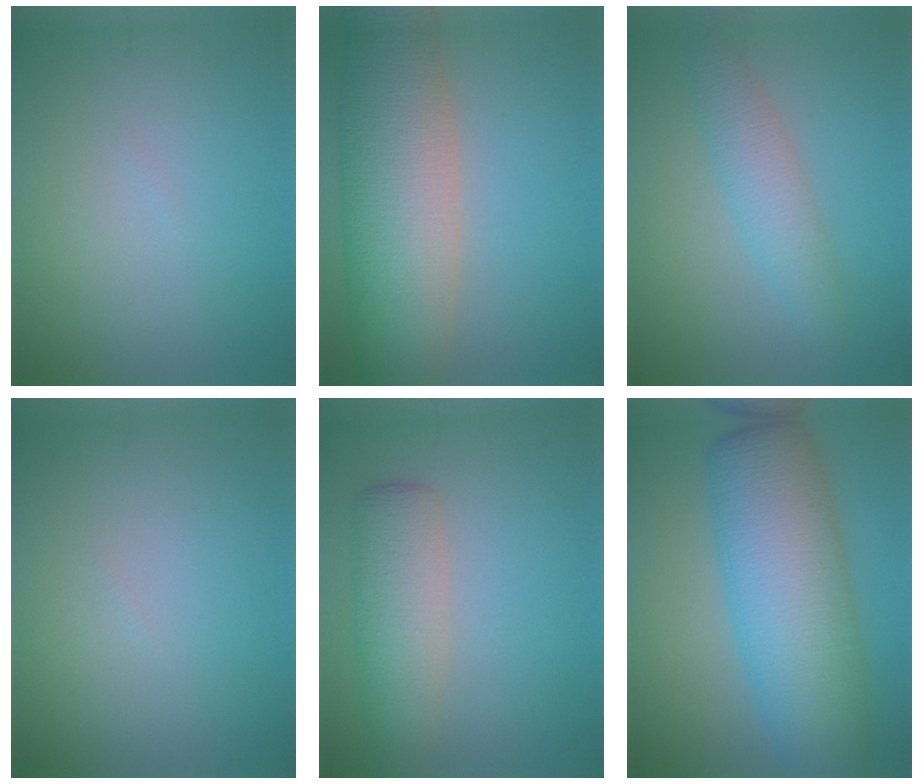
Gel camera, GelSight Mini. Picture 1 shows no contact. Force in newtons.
{"total": 10.6, "press": 10.6, "slide": 0.8}
{"total": 3.3, "press": 3.3, "slide": 0.1}
{"total": 0.0}
{"total": 4.4, "press": 4.4, "slide": 0.4}
{"total": 11.8, "press": 11.8, "slide": 0.0}